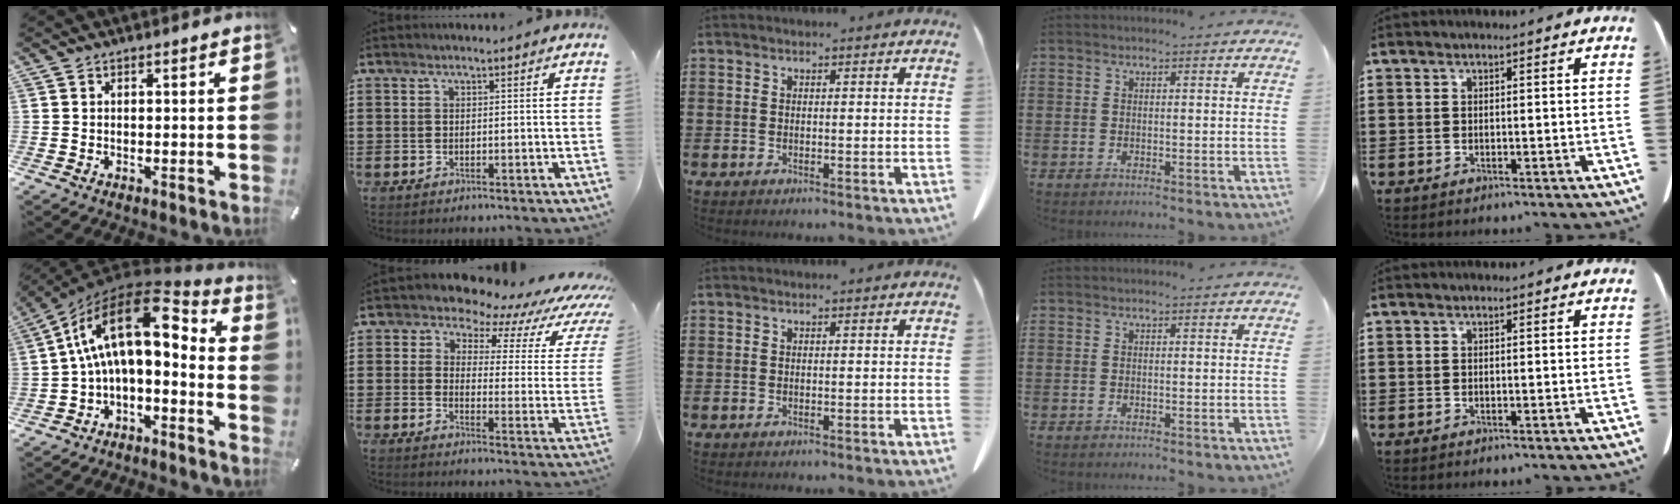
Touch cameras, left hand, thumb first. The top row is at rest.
{"thumb": {"total": 17.1, "force": [3.2, 8.7, 14.3], "torque": [-0.276, -0.027, 0.051]}, "index": {"total": 7.7, "force": [6.5, 2.8, 3.0], "torque": [-0.063, -0.051, 0.107]}}